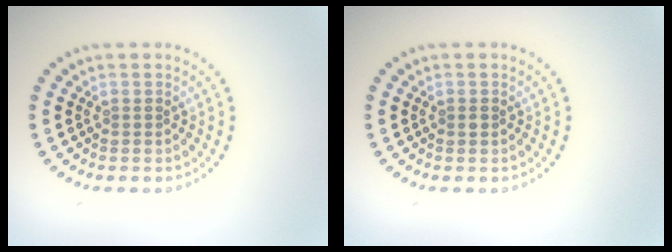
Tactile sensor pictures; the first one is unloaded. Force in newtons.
{"total": 0.5, "press": 0.5, "slide": 0.1}